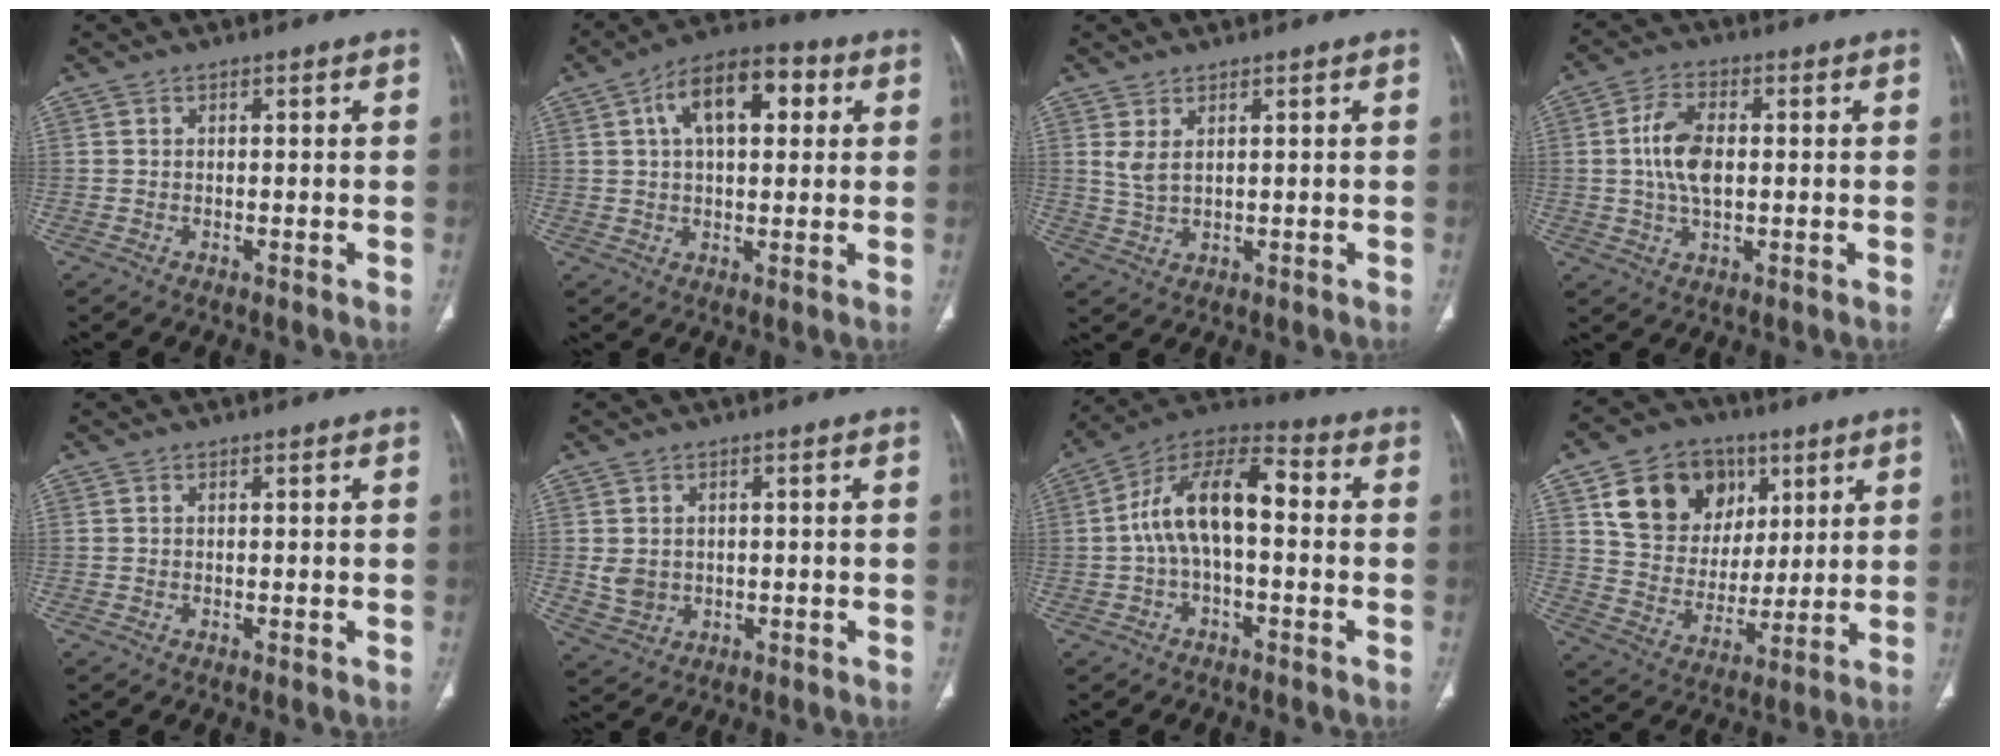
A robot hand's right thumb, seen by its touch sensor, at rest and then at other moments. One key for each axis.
{"total": 13.0, "fx": 4.0, "fy": 6.8, "fz": 10.3, "tx": -0.150, "ty": 0.022, "tz": 0.058}
{"total": 3.2, "fx": 1.3, "fy": 1.3, "fz": 2.6, "tx": -0.058, "ty": -0.006, "tz": 0.038}
{"total": 8.4, "fx": 0.5, "fy": 4.6, "fz": 7.0, "tx": -0.137, "ty": 0.007, "tz": 0.007}
{"total": 0.0}
{"total": 4.5, "fx": 0.2, "fy": 3.8, "fz": 2.3, "tx": -0.032, "ty": -0.003, "tz": 0.019}
{"total": 13.5, "fx": -0.2, "fy": 6.5, "fz": 11.8, "tx": -0.208, "ty": 0.049, "tz": -0.015}
{"total": 17.9, "fx": 7.6, "fy": 14.0, "fz": 8.3, "tx": -0.102, "ty": -0.012, "tz": 0.141}